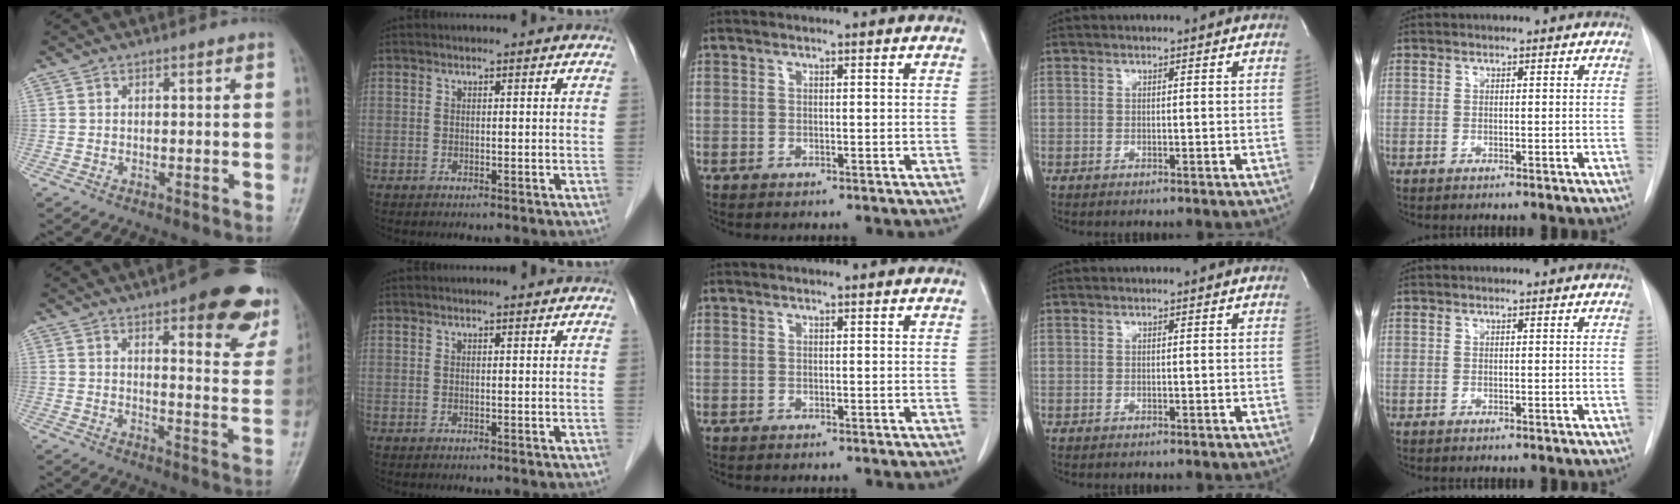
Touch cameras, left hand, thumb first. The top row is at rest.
{"thumb": {"total": 17.5, "force": [10.5, 5.8, 12.7], "torque": [-0.113, -0.048, 0.120]}, "index": {"total": 0.9, "force": [0.8, -0.1, 0.2], "torque": [-0.008, 0.002, 0.013]}}